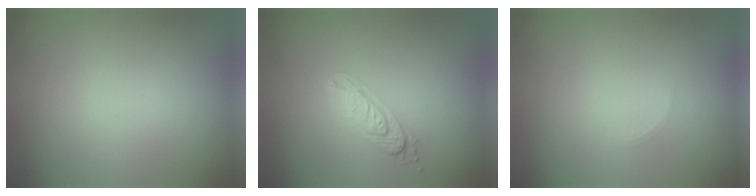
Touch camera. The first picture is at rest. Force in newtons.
{"total": 2.1, "press": 1.9, "slide": 0.8}
{"total": 0.6, "press": 0.6, "slide": 0.1}